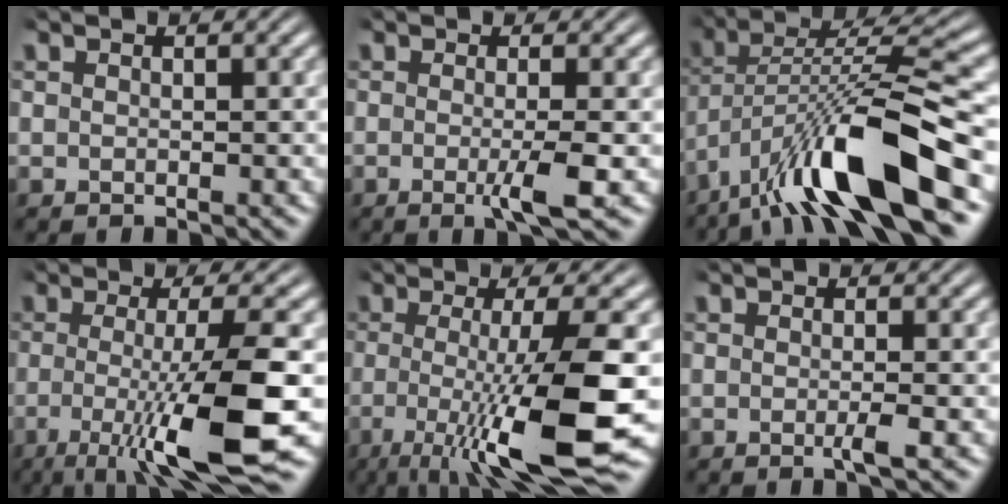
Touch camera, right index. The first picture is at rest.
{"total": 2.9, "force": [-0.7, 0.1, 2.9], "torque": [-0.045, -0.009, -0.010]}
{"total": 8.9, "force": [-1.5, 3.9, 7.9], "torque": [-0.148, -0.011, -0.009]}
{"total": 8.8, "force": [-2.7, 2.1, 8.2], "torque": [-0.142, -0.028, -0.023]}
{"total": 9.7, "force": [-2.4, 2.5, 9.1], "torque": [-0.156, -0.030, -0.013]}
{"total": 1.2, "force": [-0.2, -0.3, 1.1], "torque": [-0.021, -0.001, -0.007]}